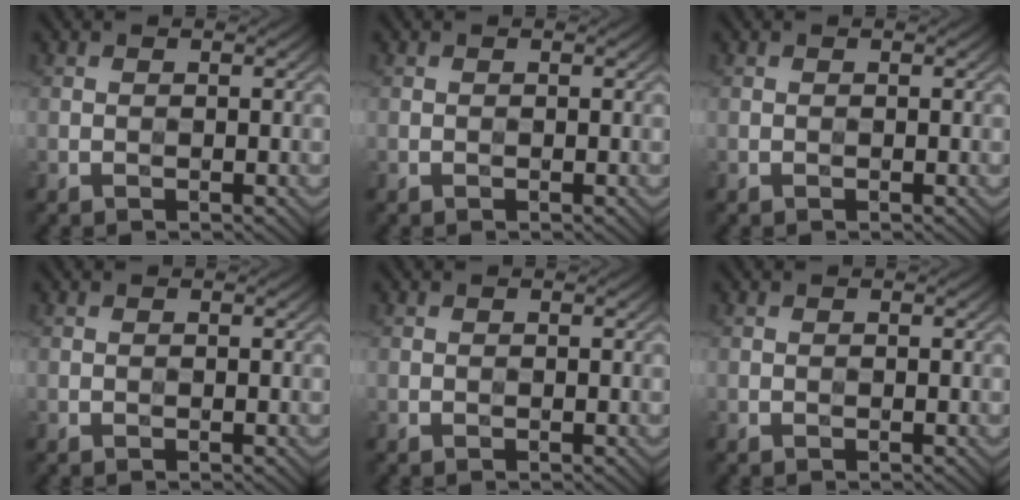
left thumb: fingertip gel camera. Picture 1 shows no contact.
{"total": 0.0}
{"total": 0.0}
{"total": 0.0}
{"total": 0.0}
{"total": 0.0}